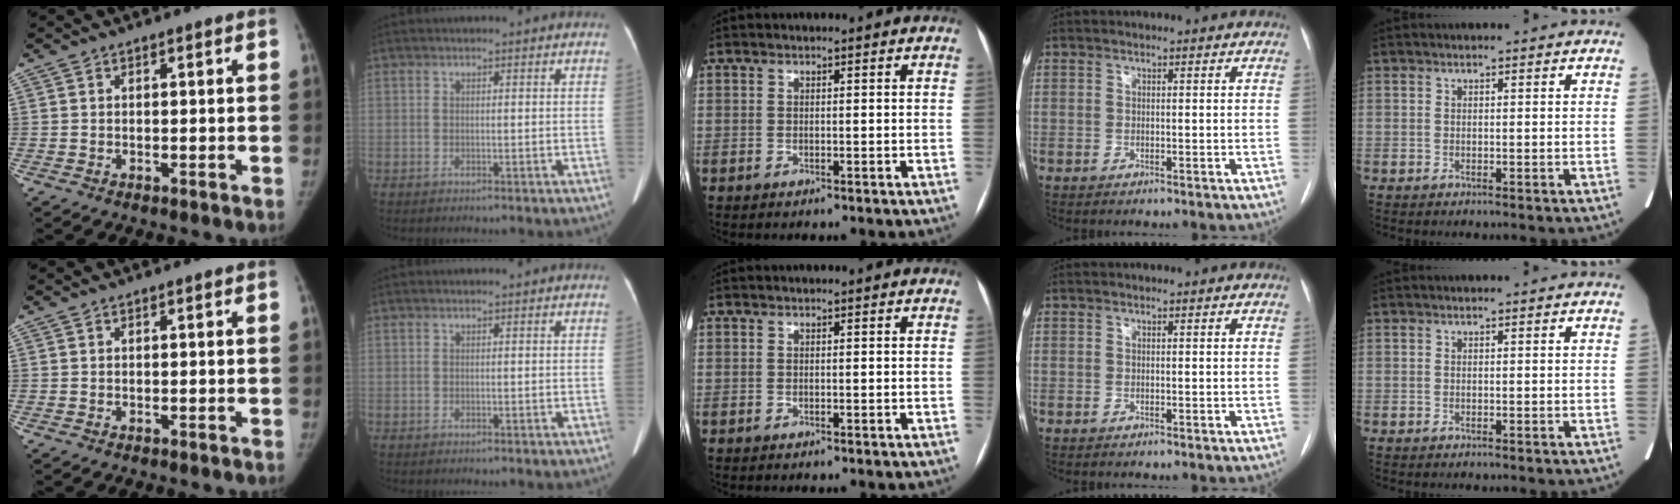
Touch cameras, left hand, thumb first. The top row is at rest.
{}